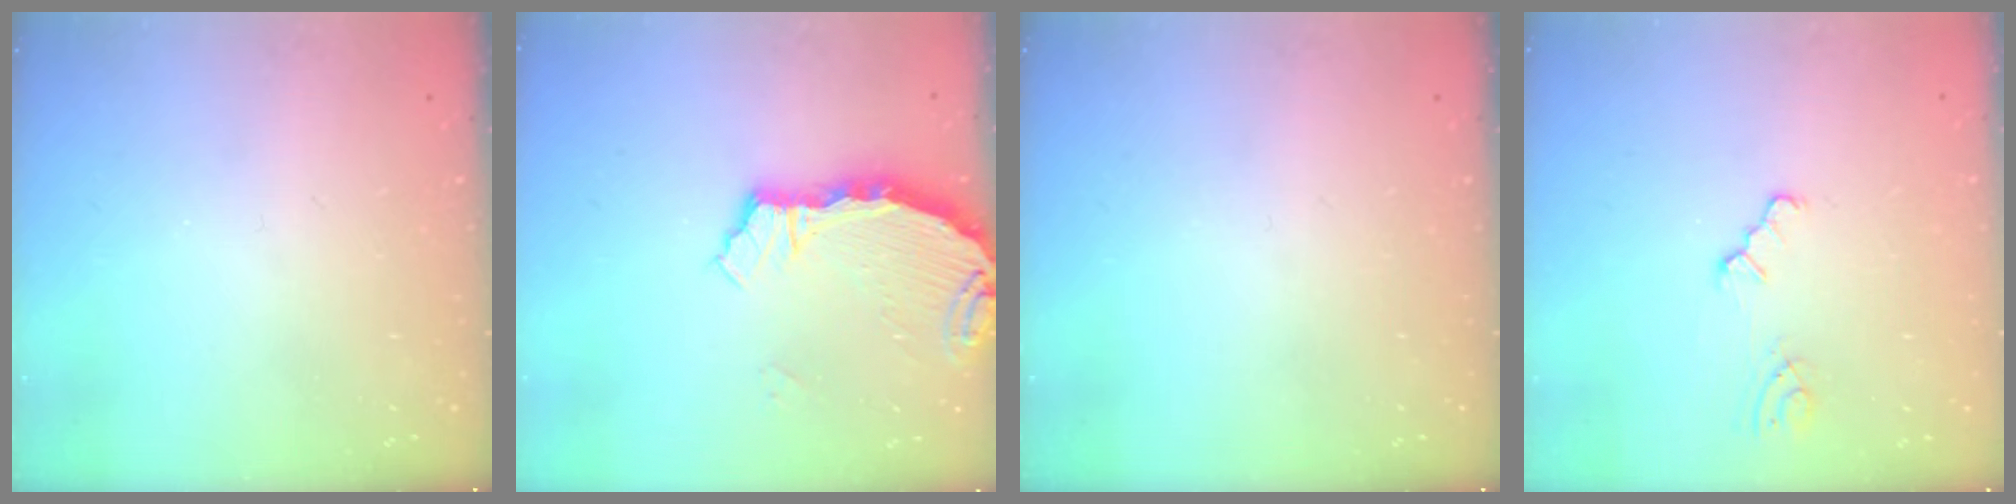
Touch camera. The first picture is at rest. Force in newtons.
{"total": 4.5, "press": 4.5, "slide": 0.3}
{"total": 0.0}
{"total": 1.2, "press": 1.2, "slide": 0.3}